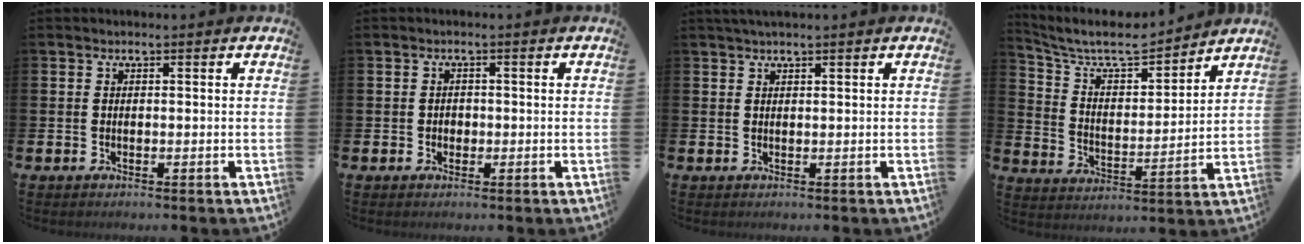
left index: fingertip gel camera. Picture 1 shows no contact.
{"total": 1.2, "force": [-0.1, 1.1, 0.5], "torque": [-0.002, 0.005, -0.005]}
{"total": 1.2, "force": [1.1, -0.1, 0.6], "torque": [-0.018, 0.004, 0.021]}
{"total": 7.9, "force": [7.0, 2.2, 2.9], "torque": [-0.089, -0.046, 0.117]}